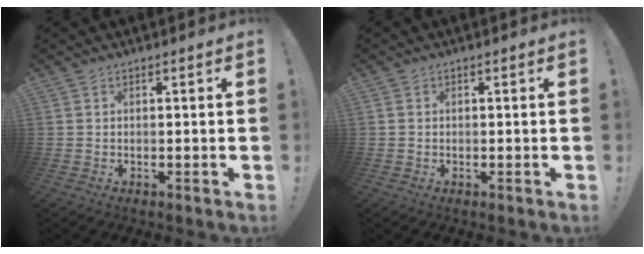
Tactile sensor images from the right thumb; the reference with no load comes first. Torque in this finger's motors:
{"motor_torque": [-0.18, -0.34, -0.06, -0.04, 0.07]}